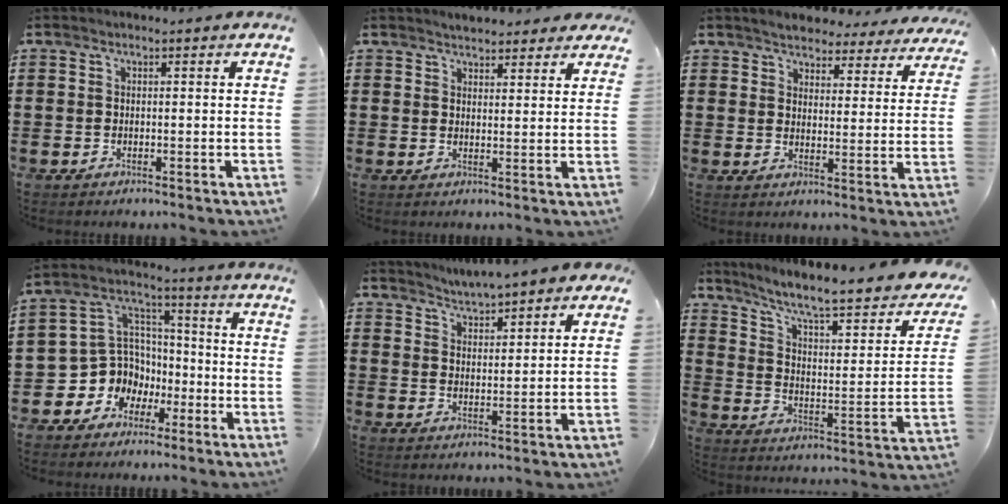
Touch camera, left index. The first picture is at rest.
{"total": 3.0, "force": [2.9, 0.6, 0.4], "torque": [-0.015, -0.003, 0.055]}
{"total": 4.1, "force": [4.1, 0.6, 0.4], "torque": [-0.030, -0.020, 0.070]}
{"total": 8.3, "force": [-2.7, 7.8, 1.0], "torque": [-0.069, 0.000, -0.052]}
{"total": 2.8, "force": [2.8, -0.1, -0.2], "torque": [-0.010, -0.013, 0.047]}
{"total": 8.5, "force": [6.1, 0.9, 5.8], "torque": [-0.119, -0.049, 0.092]}